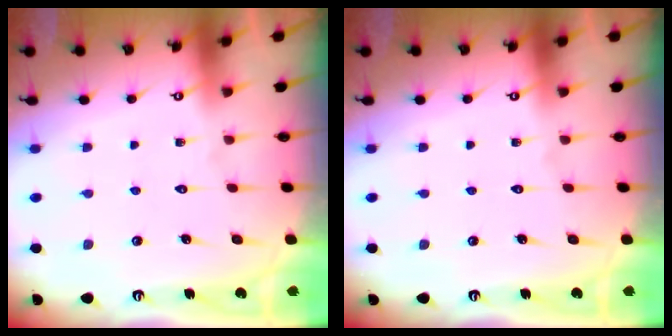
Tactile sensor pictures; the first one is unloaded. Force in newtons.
{"total": 0.0}